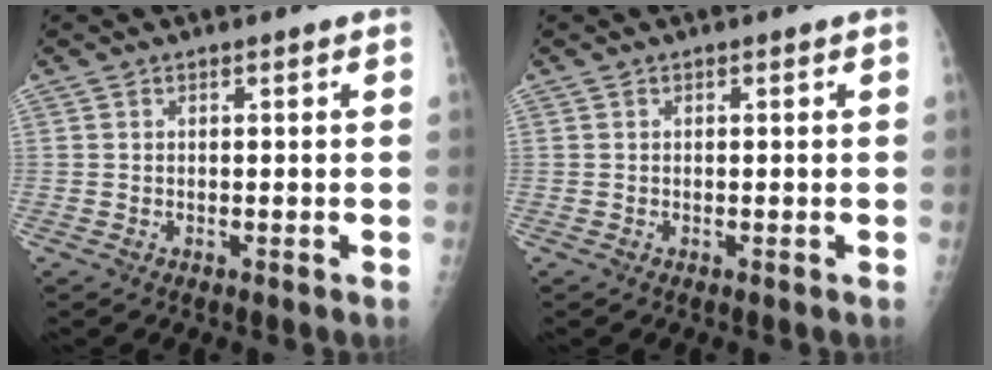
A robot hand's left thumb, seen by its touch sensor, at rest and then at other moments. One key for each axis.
{"total": 0.0}